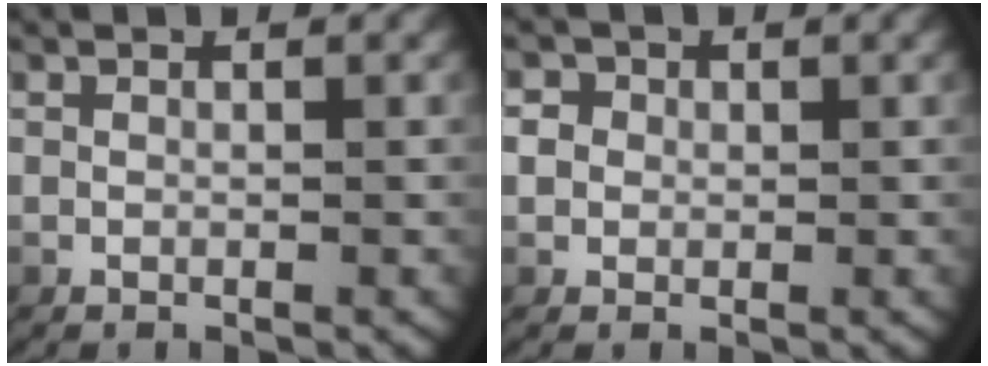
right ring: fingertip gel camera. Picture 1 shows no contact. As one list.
[{"total": 2.8, "force": [0.4, 2.7, 0.8], "torque": [-0.029, -0.001, 0.004]}]